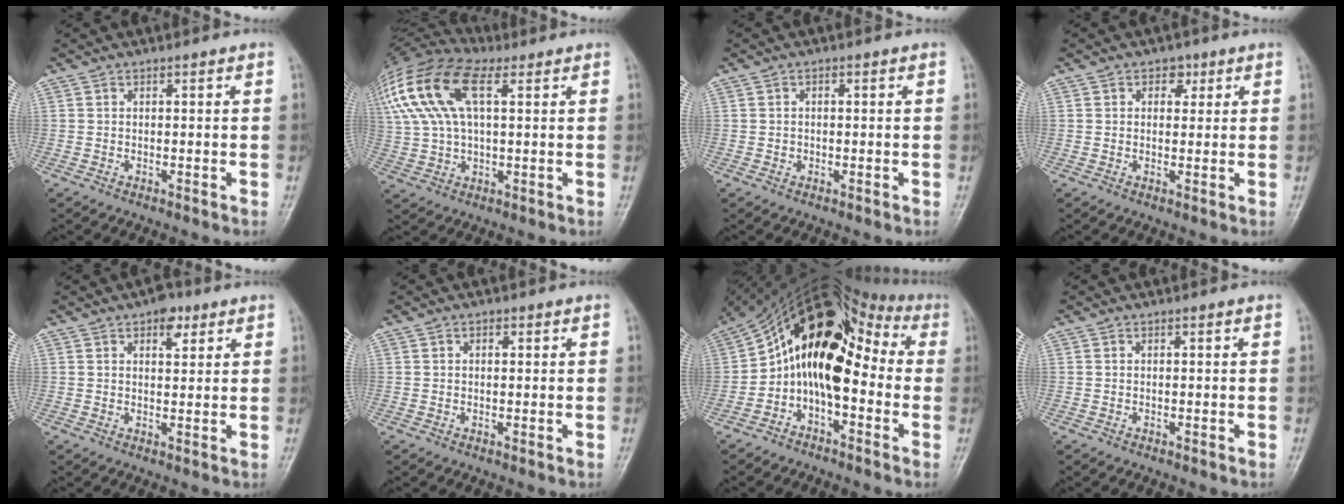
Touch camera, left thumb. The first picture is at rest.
{"total": 20.1, "force": [7.0, 9.9, 16.0], "torque": [-0.358, 0.035, 0.128]}
{"total": 0.8, "force": [-0.2, 0.8, 0.2], "torque": [0.001, 0.003, -0.003]}
{"total": 2.7, "force": [1.2, 2.1, 1.2], "torque": [0.005, -0.002, 0.012]}
{"total": 4.3, "force": [2.4, 2.3, 2.8], "torque": [-0.021, -0.008, 0.031]}
{"total": 0.9, "force": [0.3, 0.7, 0.5], "torque": [-0.004, 0.001, 0.003]}
{"total": 16.2, "force": [-1.0, 10.0, 12.7], "torque": [-0.174, 0.082, -0.032]}
{"total": 0.0}